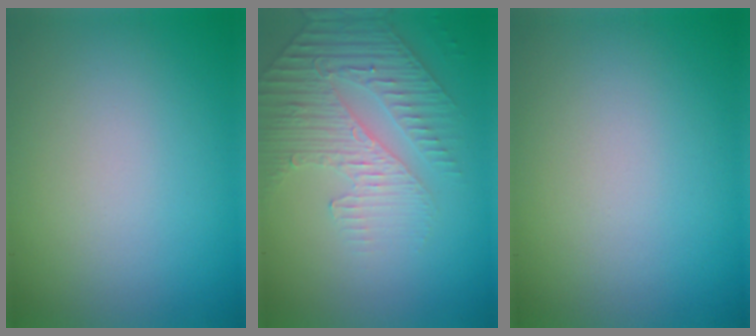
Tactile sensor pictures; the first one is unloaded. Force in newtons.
{"total": 4.7, "press": 3.4, "slide": 3.3}
{"total": 0.0}